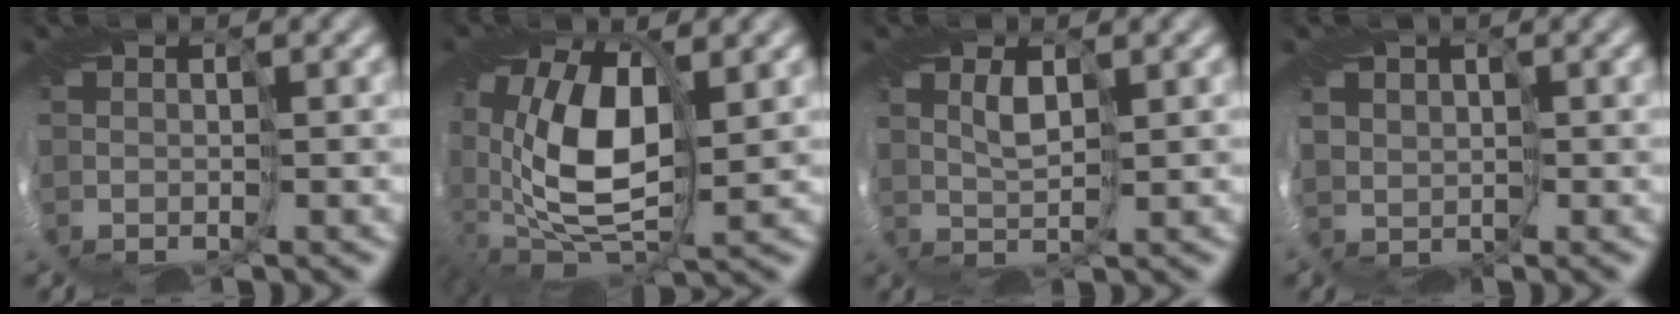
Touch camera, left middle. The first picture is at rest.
{"total": 13.9, "force": [0.5, 8.9, 10.7], "torque": [-0.226, -0.035, 0.026]}
{"total": 1.3, "force": [0.4, 0.6, 1.1], "torque": [-0.025, 0.001, 0.008]}
{"total": 2.0, "force": [0.5, 1.9, 0.6], "torque": [-0.015, -0.004, 0.007]}